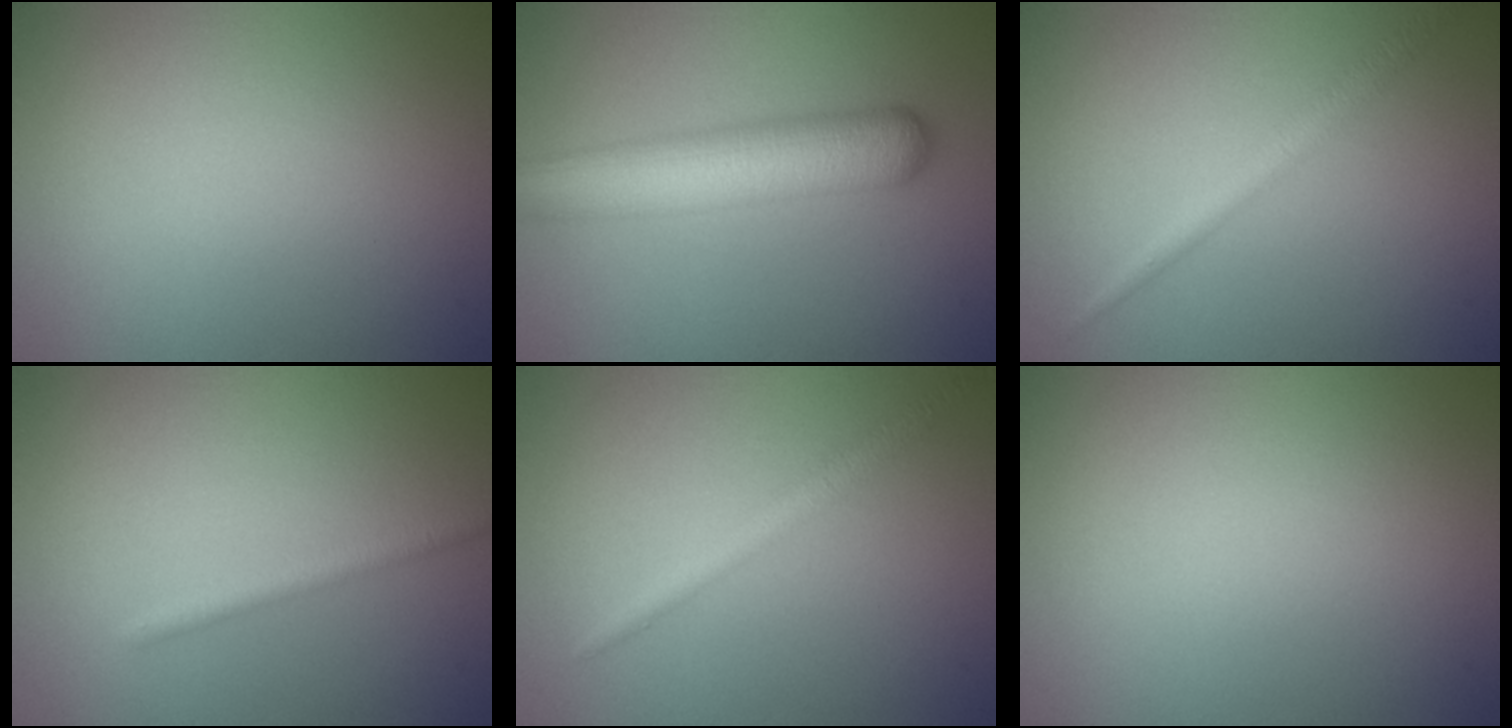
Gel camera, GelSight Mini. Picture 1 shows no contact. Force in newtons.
{"total": 7.5, "press": 7.5, "slide": 0.3}
{"total": 2.1, "press": 2.1, "slide": 0.1}
{"total": 1.8, "press": 1.8, "slide": 0.1}
{"total": 2.0, "press": 2.0, "slide": 0.1}
{"total": 0.0}